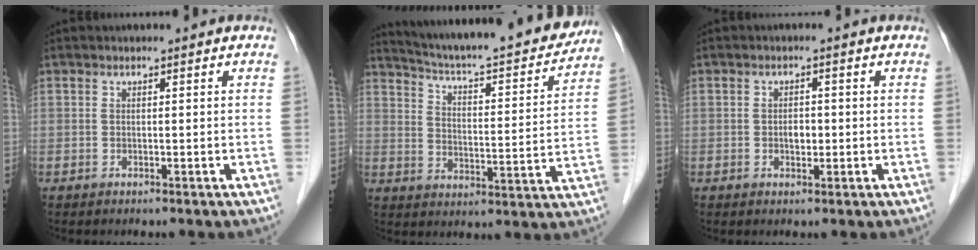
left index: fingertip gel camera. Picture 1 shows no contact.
{"total": 23.2, "force": [21.0, 2.5, 9.6], "torque": [-0.153, -0.025, 0.285]}
{"total": 1.8, "force": [-0.3, 1.1, 1.4], "torque": [-0.023, 0.003, -0.004]}